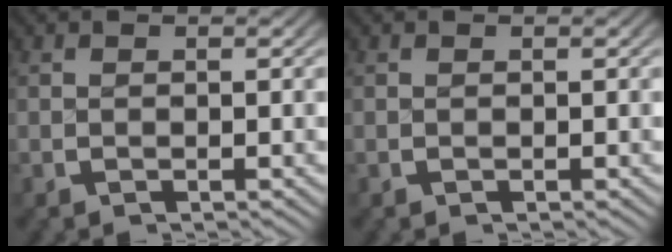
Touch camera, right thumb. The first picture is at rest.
{"total": 0.0}